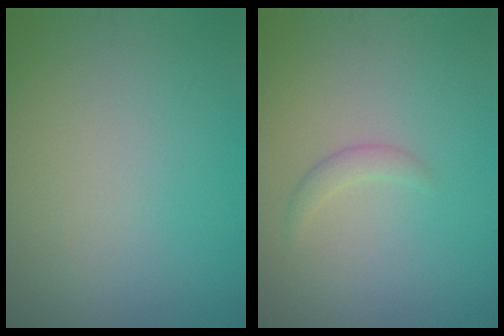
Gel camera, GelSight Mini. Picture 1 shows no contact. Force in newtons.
{"total": 1.1, "press": 1.1, "slide": 0.1}